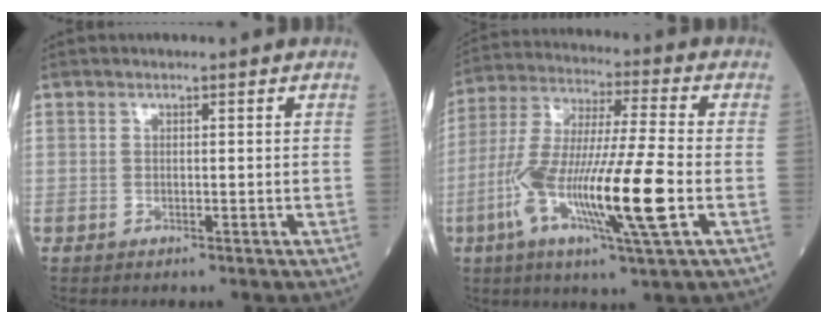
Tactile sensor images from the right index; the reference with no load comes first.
{"total": 17.2, "force": [-5.0, 0.5, 16.4], "torque": [-0.330, -0.015, -0.095]}